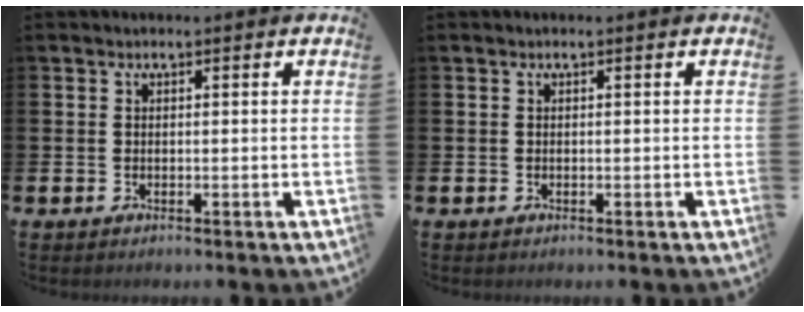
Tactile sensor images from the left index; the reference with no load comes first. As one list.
[{"total": 0.0}]